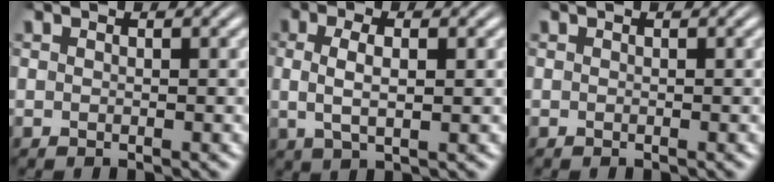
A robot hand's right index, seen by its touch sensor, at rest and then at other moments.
{"total": 3.7, "force": [0.5, 1.6, 3.3], "torque": [-0.070, -0.003, 0.014]}
{"total": 0.0}